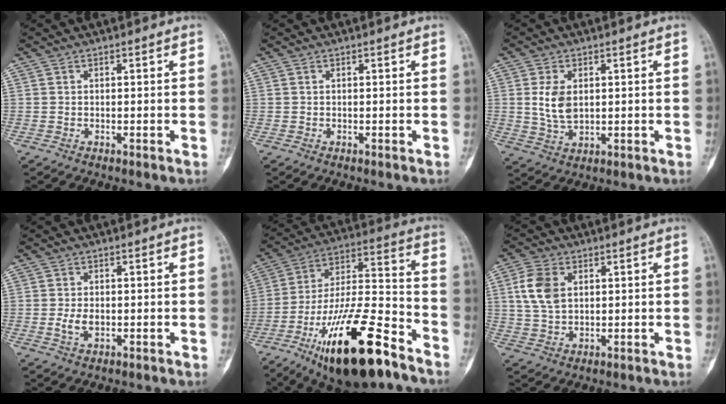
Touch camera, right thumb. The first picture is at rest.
{"total": 0.0}
{"total": 6.1, "force": [1.0, 3.8, 4.7], "torque": [-0.085, -0.007, 0.026]}
{"total": 3.1, "force": [-0.4, 1.9, 2.4], "torque": [-0.048, -0.002, -0.005]}
{"total": 25.2, "force": [-14.7, 7.9, 18.9], "torque": [-0.329, 0.075, -0.246]}
{"total": 7.6, "force": [2.0, 5.0, 5.4], "torque": [-0.107, 0.001, 0.041]}